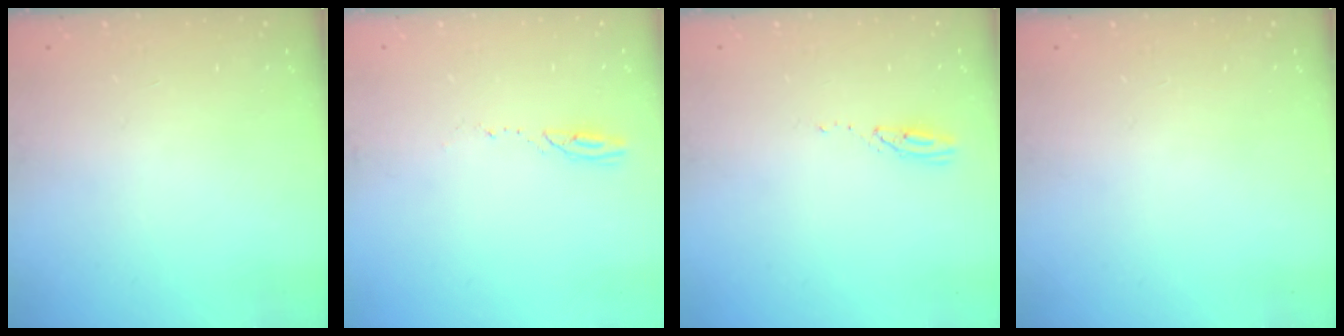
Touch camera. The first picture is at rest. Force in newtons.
{"total": 2.6, "press": 2.6, "slide": 0.3}
{"total": 3.0, "press": 2.9, "slide": 0.3}
{"total": 0.0}